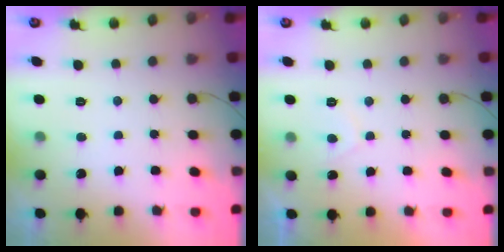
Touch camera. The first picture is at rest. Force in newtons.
{"total": 1.3, "press": 1.2, "slide": 0.6}